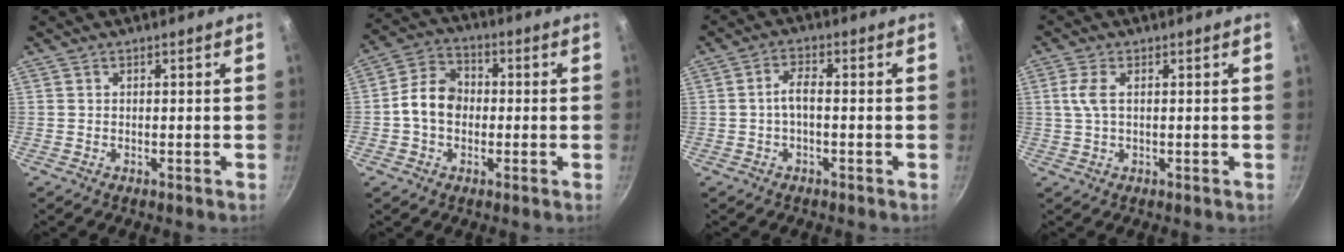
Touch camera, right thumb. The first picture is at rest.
{"total": 8.6, "force": [-0.7, 6.6, 5.4], "torque": [-0.073, 0.025, -0.029]}
{"total": 3.5, "force": [-0.6, 1.5, 3.1], "torque": [-0.065, 0.020, -0.016]}
{"total": 3.6, "force": [0.6, 1.6, 3.1], "torque": [-0.074, 0.006, 0.012]}